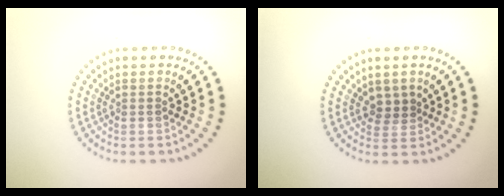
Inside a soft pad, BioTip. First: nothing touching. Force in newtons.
{"total": 1.6, "press": 1.3, "slide": 0.9}